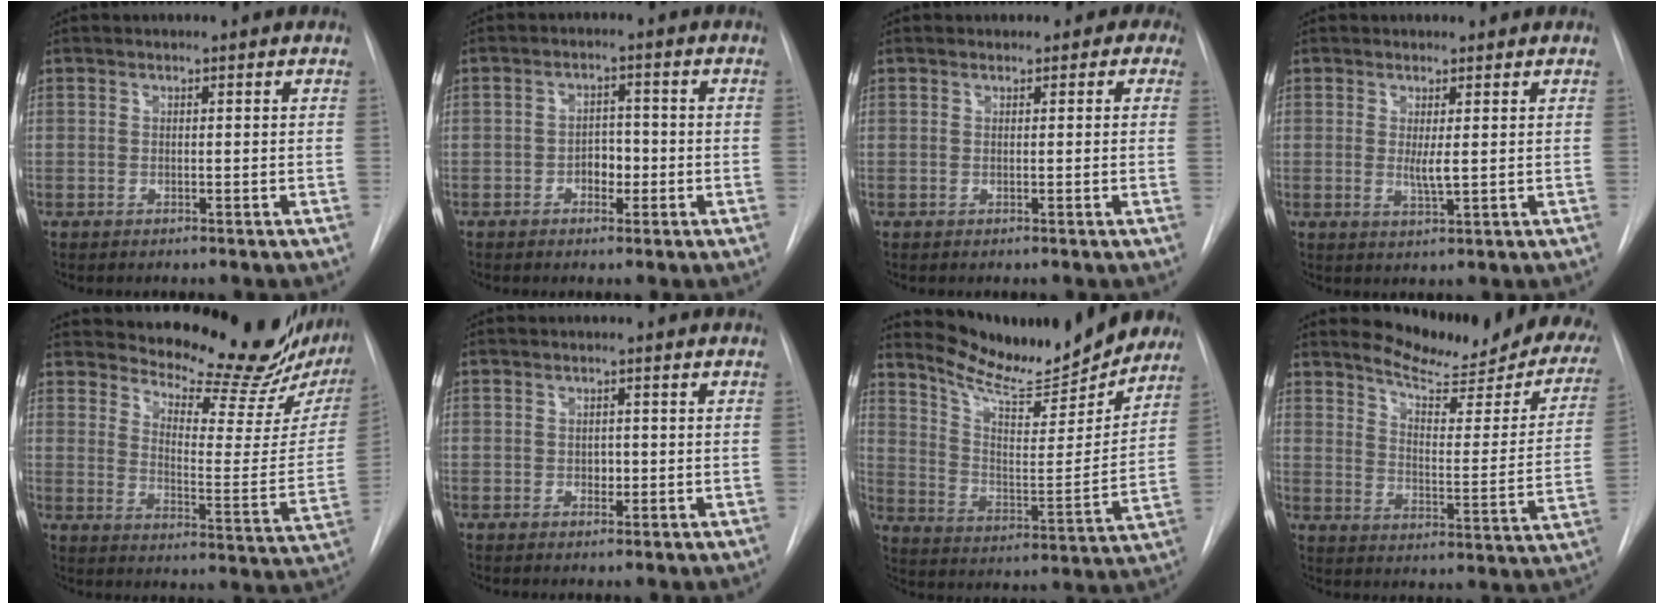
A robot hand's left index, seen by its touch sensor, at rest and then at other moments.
{"total": 3.1, "force": [-1.4, 1.9, 2.0], "torque": [-0.025, 0.003, -0.024]}
{"total": 1.8, "force": [0.9, 1.6, 0.3], "torque": [0.018, -0.009, -0.003]}
{"total": 2.2, "force": [0.0, 0.2, 2.2], "torque": [-0.045, -0.013, 0.005]}
{"total": 23.4, "force": [21.4, 4.3, 8.3], "torque": [-0.122, -0.112, 0.262]}
{"total": 1.4, "force": [-0.5, 1.0, 0.8], "torque": [-0.013, -0.004, -0.006]}
{"total": 18.1, "force": [16.9, 2.7, 6.0], "torque": [-0.100, -0.048, 0.251]}
{"total": 19.4, "force": [17.1, 4.0, 8.3], "torque": [-0.100, -0.077, 0.209]}